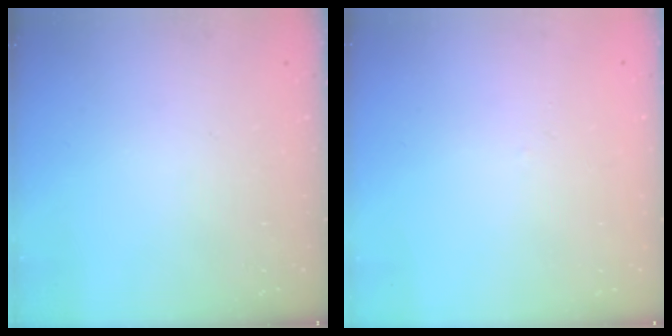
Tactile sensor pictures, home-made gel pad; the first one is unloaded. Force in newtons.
{"total": 1.6, "press": 1.6, "slide": 0.3}